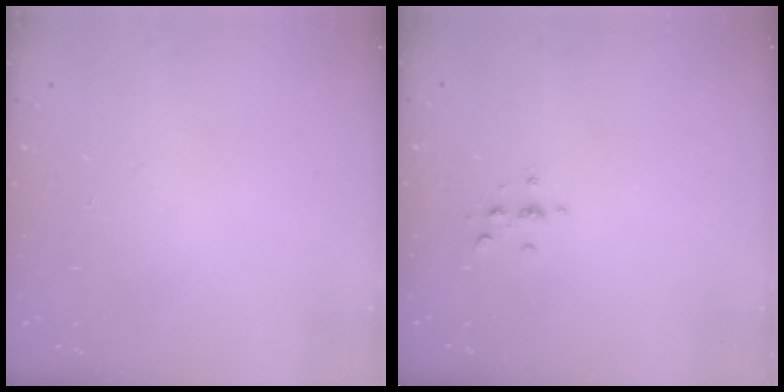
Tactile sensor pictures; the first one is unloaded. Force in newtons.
{"total": 2.3, "press": 2.3, "slide": 0.2}